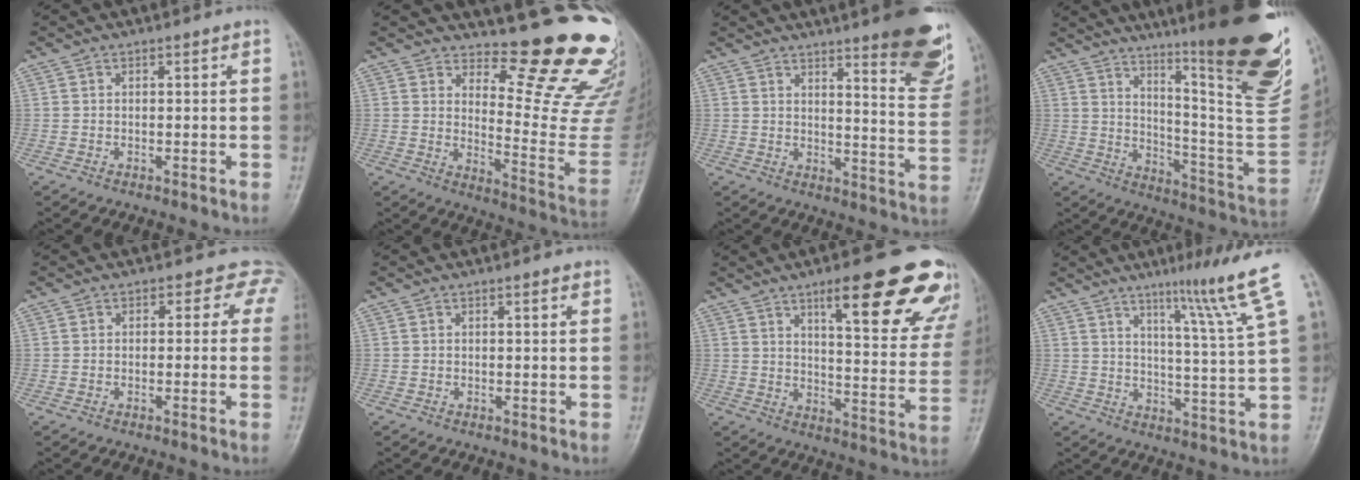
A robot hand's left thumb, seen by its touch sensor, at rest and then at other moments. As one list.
[{"total": 17.8, "force": [14.9, 3.5, 9.2], "torque": [-0.077, -0.179, 0.193]}, {"total": 16.8, "force": [11.2, 3.2, 12.2], "torque": [-0.118, -0.079, 0.143]}, {"total": 29.9, "force": [17.0, 4.6, 24.2], "torque": [-0.283, -0.086, 0.253]}, {"total": 3.6, "force": [1.9, 3.0, 0.6], "torque": [0.030, -0.004, -0.008]}, {"total": 1.3, "force": [0.9, 0.4, 0.8], "torque": [-0.011, -0.003, 0.010]}, {"total": 23.6, "force": [14.2, 6.1, 17.8], "torque": [-0.189, -0.055, 0.188]}, {"total": 12.0, "force": [7.3, -1.8, 9.3], "torque": [-0.132, -0.051, 0.111]}]